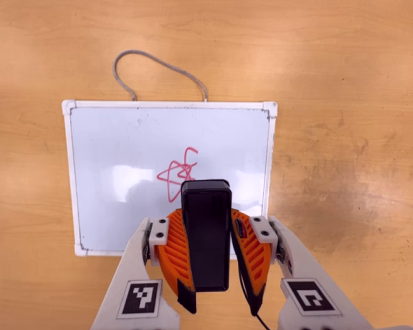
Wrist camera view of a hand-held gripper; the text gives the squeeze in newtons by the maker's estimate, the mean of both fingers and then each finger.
{"total": 7.0, "left": 5.5, "right": 8.5}